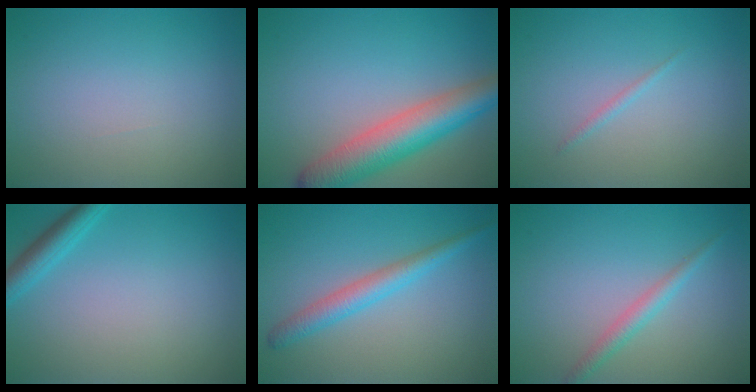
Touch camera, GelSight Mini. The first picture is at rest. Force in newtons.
{"total": 6.9, "press": 6.9, "slide": 0.2}
{"total": 0.6, "press": 0.6, "slide": 0.0}
{"total": 2.4, "press": 2.4, "slide": 0.2}
{"total": 2.9, "press": 2.9, "slide": 0.0}
{"total": 1.8, "press": 1.8, "slide": 0.0}